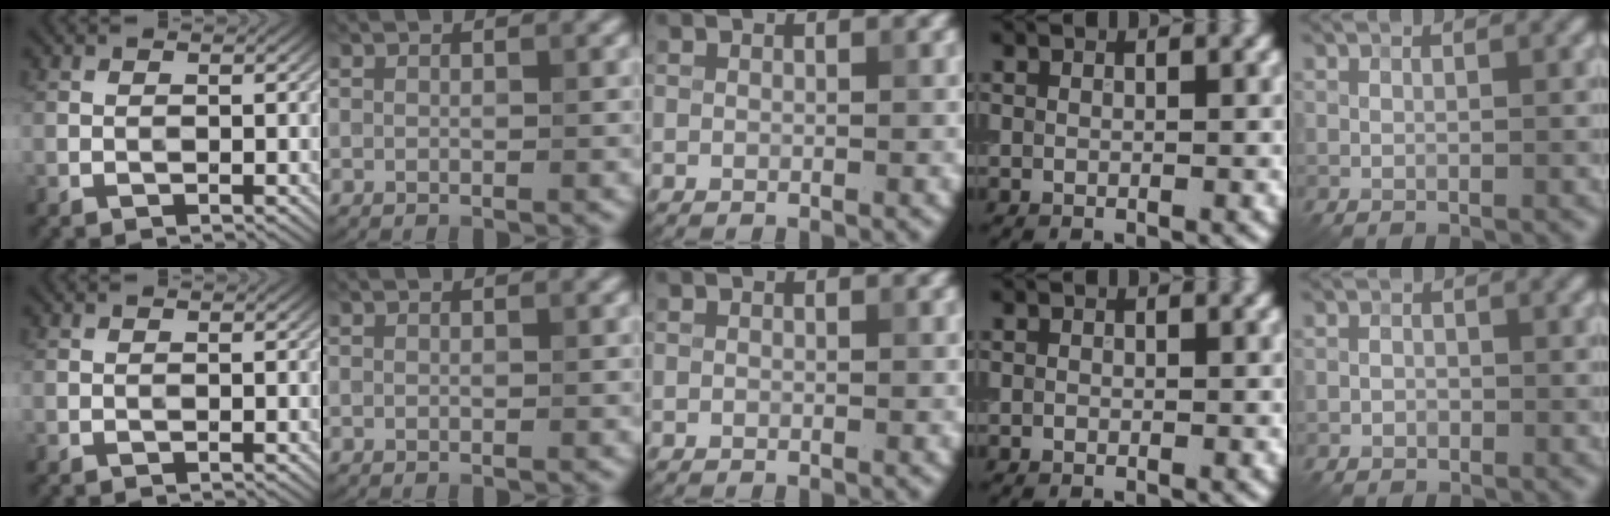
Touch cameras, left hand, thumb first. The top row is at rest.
{"little": {"total": 0.7, "force": [-0.4, 0.6, 0.3], "torque": [-0.003, 0.001, -0.008]}}